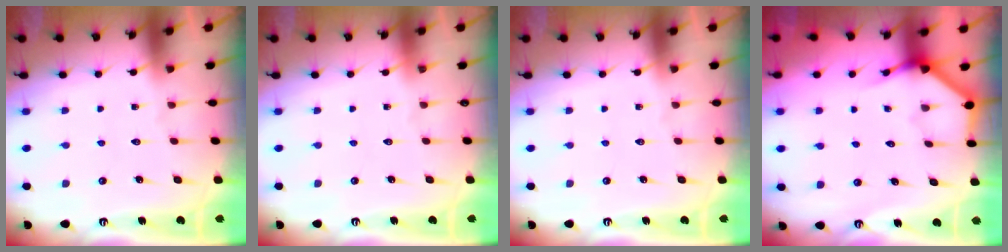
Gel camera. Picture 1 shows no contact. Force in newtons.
{"total": 0.0}
{"total": 0.0}
{"total": 3.9, "press": 3.9, "slide": 0.2}